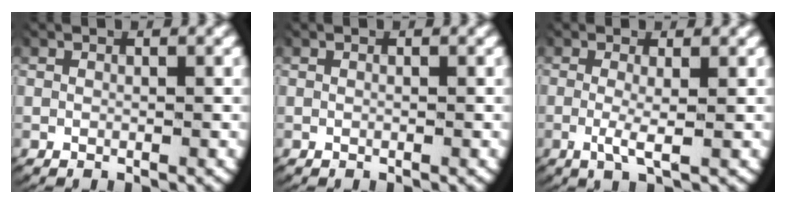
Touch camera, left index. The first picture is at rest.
{"total": 0.0}
{"total": 2.3, "force": [-0.3, 0.3, 2.3], "torque": [-0.060, -0.016, -0.001]}